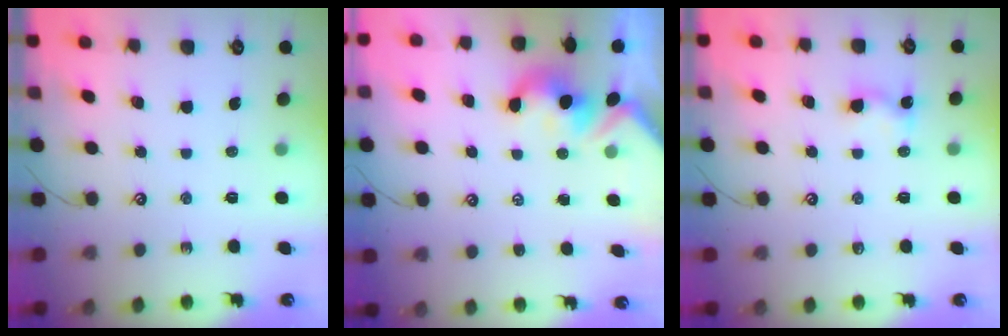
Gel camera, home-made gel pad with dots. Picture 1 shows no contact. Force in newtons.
{"total": 1.6, "press": 1.5, "slide": 0.6}
{"total": 4.2, "press": 4.1, "slide": 0.5}